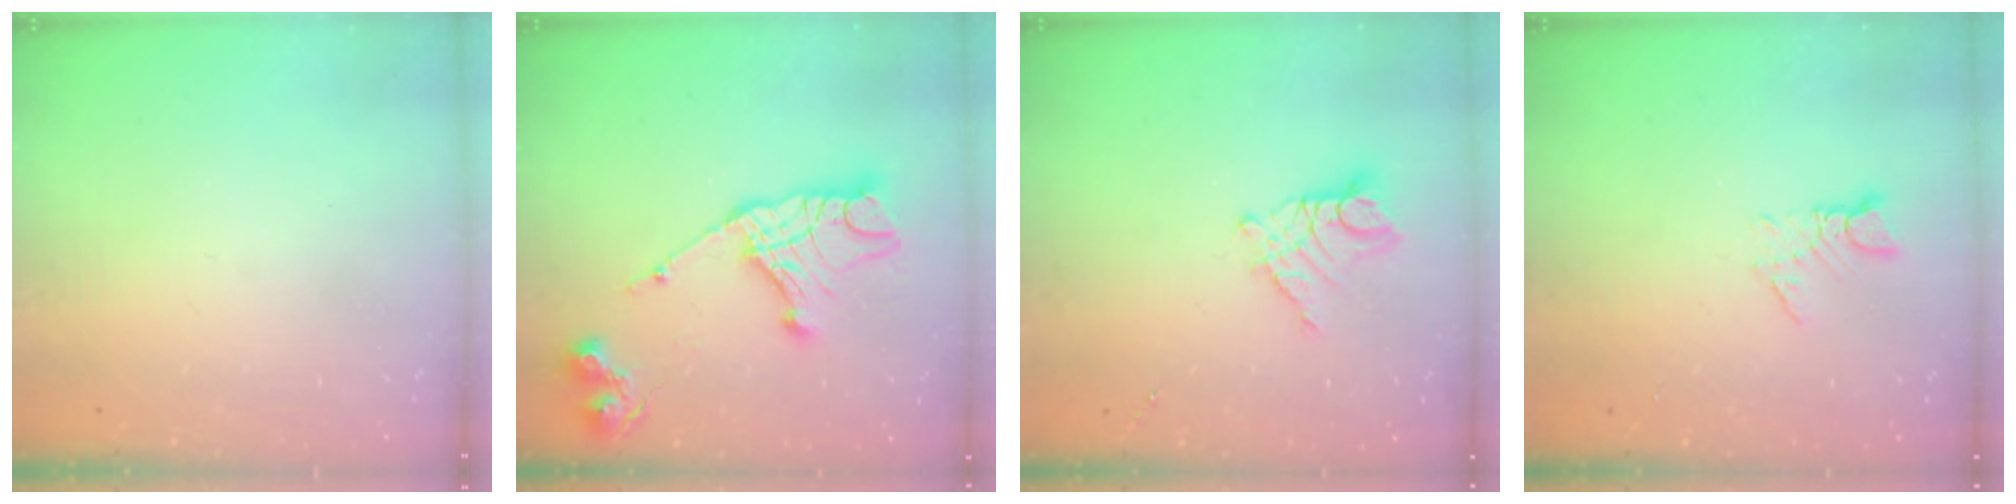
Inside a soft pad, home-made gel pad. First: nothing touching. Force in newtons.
{"total": 15.9, "press": 15.9, "slide": 1.7}
{"total": 10.5, "press": 10.5, "slide": 1.0}
{"total": 3.0, "press": 3.0, "slide": 0.3}